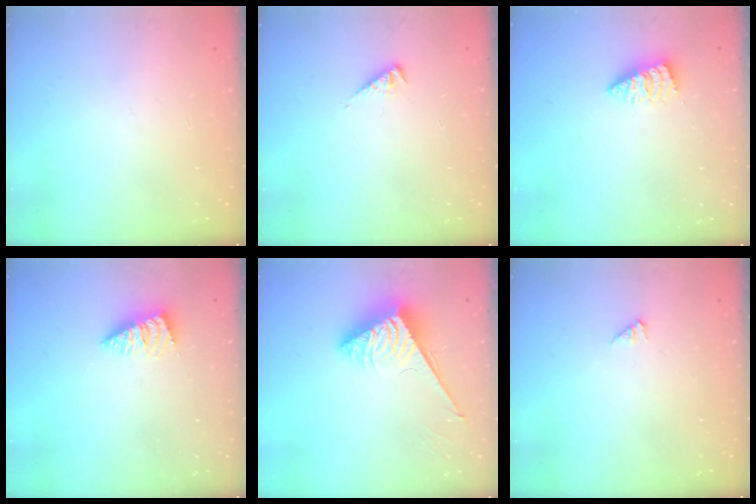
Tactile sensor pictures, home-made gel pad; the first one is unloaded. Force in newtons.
{"total": 3.3, "press": 3.2, "slide": 0.5}
{"total": 2.3, "press": 2.3, "slide": 0.1}
{"total": 1.9, "press": 1.9, "slide": 0.2}
{"total": 3.8, "press": 3.8, "slide": 0.4}
{"total": 0.0}